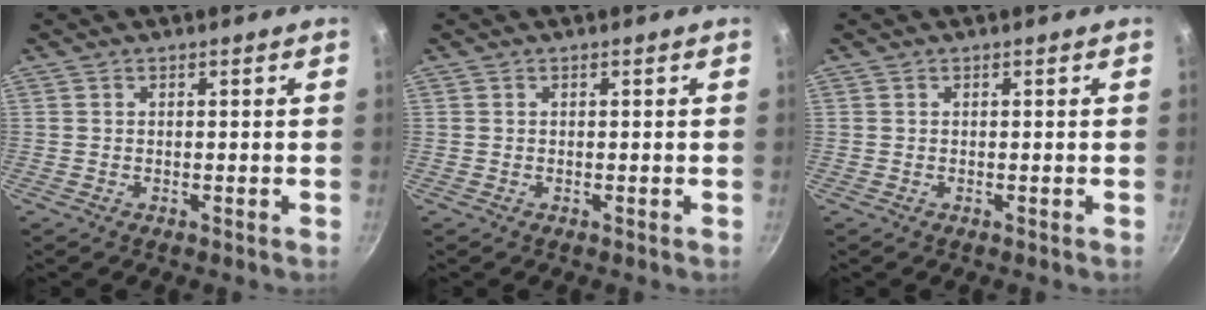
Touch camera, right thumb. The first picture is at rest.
{"total": 0.0}
{"total": 0.0}